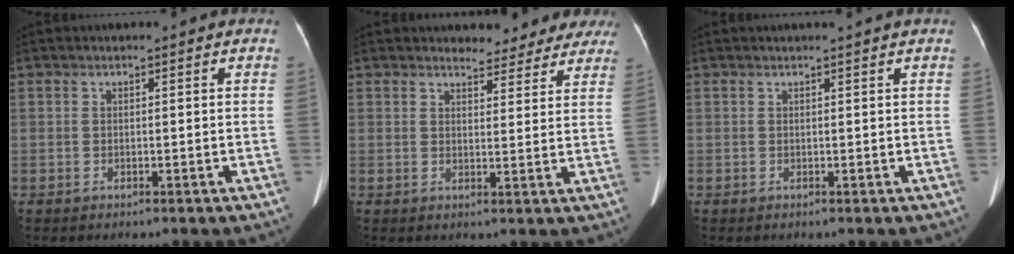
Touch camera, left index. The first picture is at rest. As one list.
[{"total": 7.8, "force": [7.2, 2.9, 0.7], "torque": [0.017, -0.003, 0.067]}, {"total": 1.0, "force": [0.9, -0.2, 0.4], "torque": [-0.008, 0.008, 0.016]}]